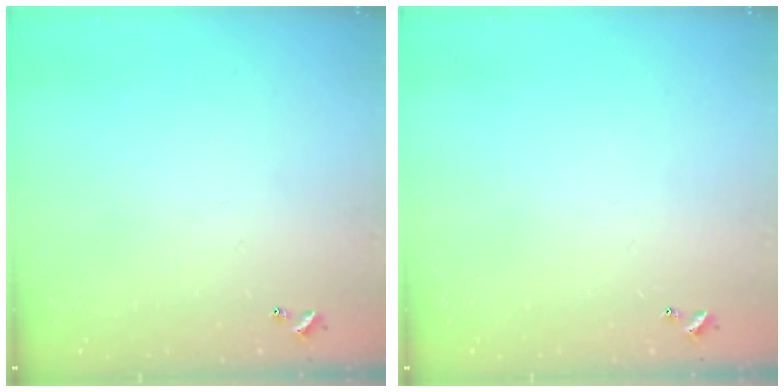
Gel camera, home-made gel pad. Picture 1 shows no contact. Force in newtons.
{"total": 0.0}